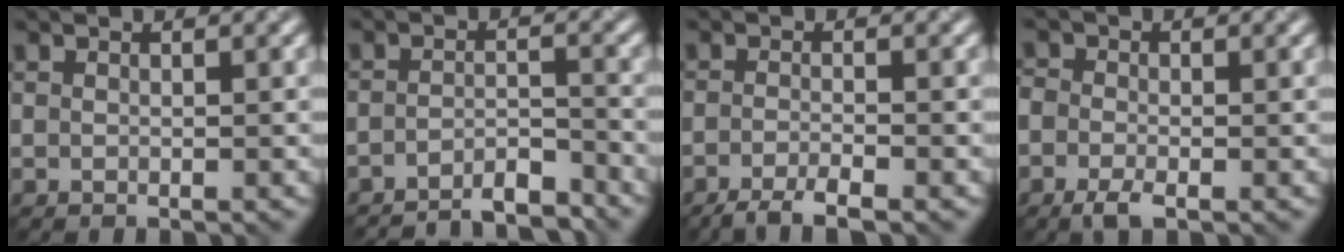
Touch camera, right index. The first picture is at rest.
{"total": 4.9, "force": [-4.5, 0.8, 1.9], "torque": [-0.027, -0.002, -0.073]}
{"total": 3.2, "force": [-2.3, 0.6, 2.2], "torque": [-0.040, -0.003, -0.049]}
{"total": 2.6, "force": [-1.4, 1.5, 1.6], "torque": [-0.036, -0.003, -0.036]}